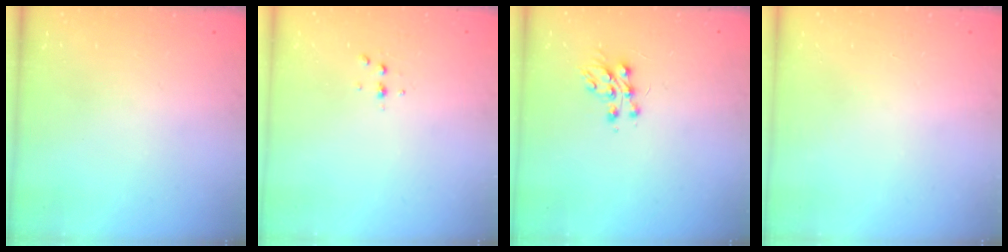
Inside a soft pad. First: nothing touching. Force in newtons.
{"total": 3.5, "press": 3.5, "slide": 0.5}
{"total": 7.9, "press": 7.8, "slide": 0.6}
{"total": 0.0}